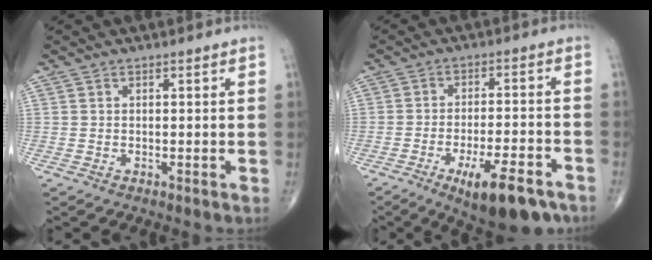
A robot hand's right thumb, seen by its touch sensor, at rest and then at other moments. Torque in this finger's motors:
{"motor_torque": [1.10, 1.44, 0.79, -0.30, 0.26]}